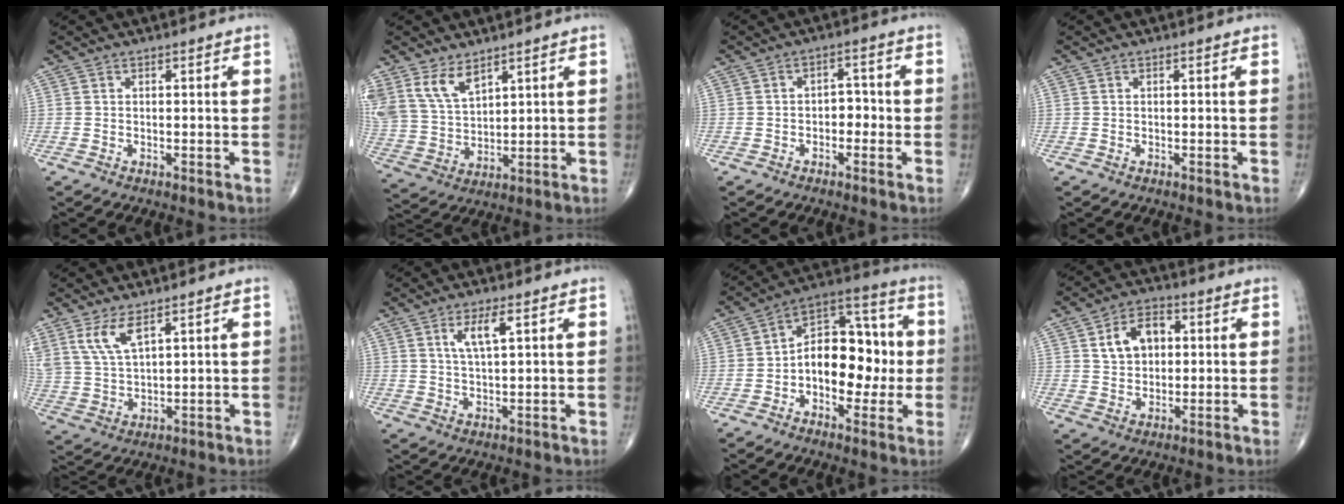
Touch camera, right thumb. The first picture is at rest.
{"total": 9.7, "force": [6.2, 5.1, 5.4], "torque": [-0.096, -0.024, 0.141]}
{"total": 3.3, "force": [-1.0, 2.3, 2.1], "torque": [-0.010, 0.016, -0.025]}
{"total": 0.0}
{"total": 7.2, "force": [4.4, 2.5, 5.2], "torque": [-0.110, -0.018, 0.099]}
{"total": 4.9, "force": [2.0, 1.3, 4.3], "torque": [-0.084, -0.007, 0.042]}
{"total": 15.5, "force": [-1.3, 9.7, 12.1], "torque": [-0.142, 0.041, -0.028]}
{"total": 8.6, "force": [2.1, 6.0, 5.8], "torque": [-0.075, 0.004, 0.033]}